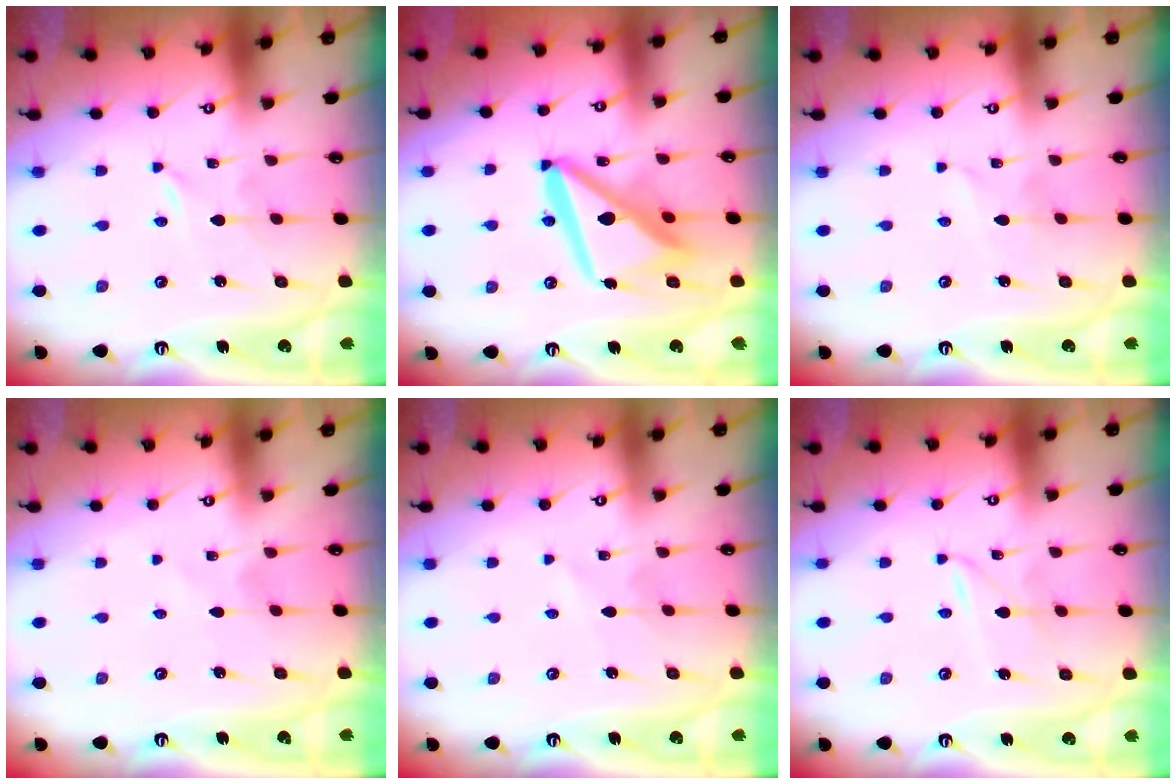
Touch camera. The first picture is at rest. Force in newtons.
{"total": 14.8, "press": 14.7, "slide": 1.7}
{"total": 1.8, "press": 1.8, "slide": 0.1}
{"total": 0.7, "press": 0.7, "slide": 0.1}
{"total": 1.6, "press": 1.6, "slide": 0.1}
{"total": 2.2, "press": 2.2, "slide": 0.1}